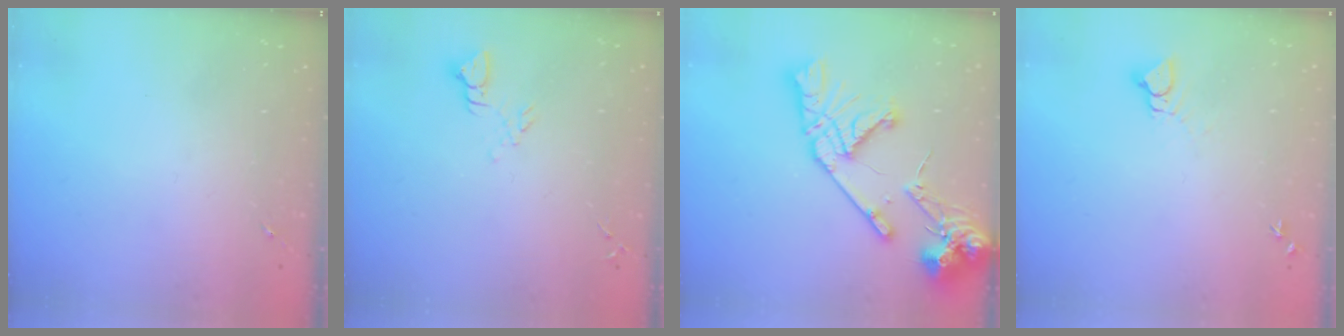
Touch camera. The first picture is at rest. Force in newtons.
{"total": 5.1, "press": 5.1, "slide": 0.4}
{"total": 20.9, "press": 20.7, "slide": 2.5}
{"total": 3.9, "press": 3.9, "slide": 0.2}